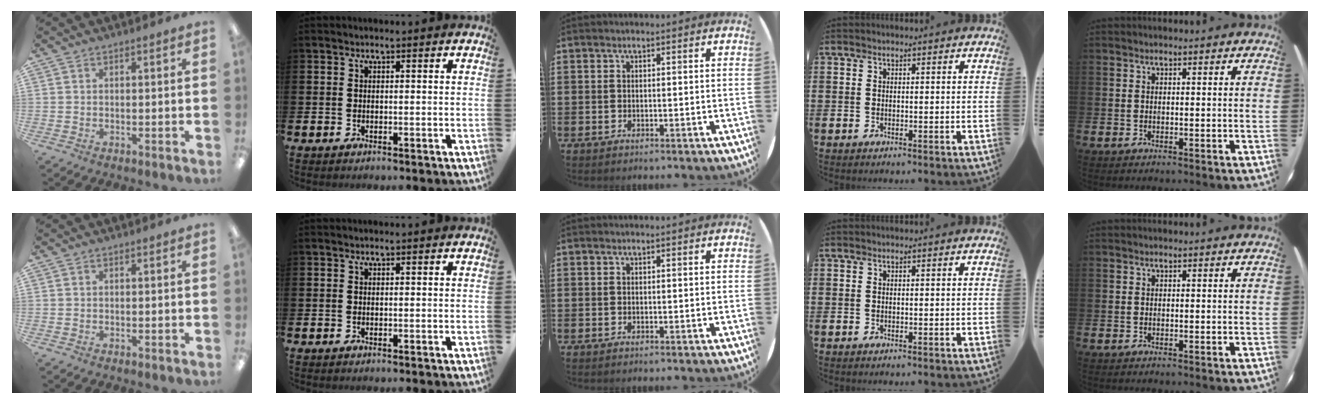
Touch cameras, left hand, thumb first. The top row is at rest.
{}